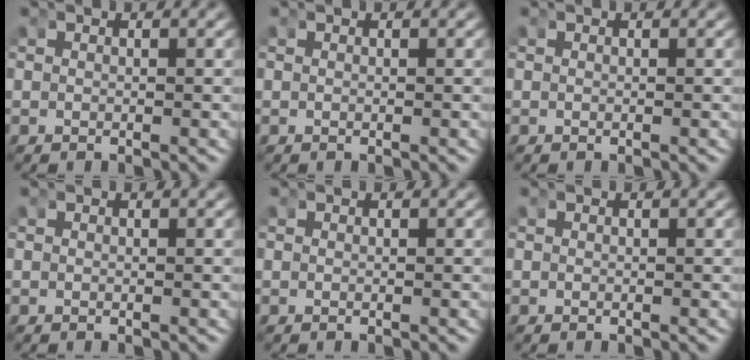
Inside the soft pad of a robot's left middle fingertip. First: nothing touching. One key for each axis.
{"total": 0.0}
{"total": 0.0}
{"total": 0.0}
{"total": 0.0}
{"total": 0.0}